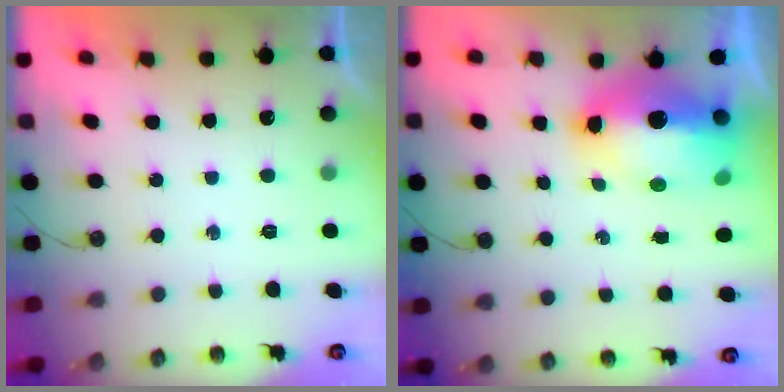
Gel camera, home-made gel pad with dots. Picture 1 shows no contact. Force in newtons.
{"total": 16.7, "press": 16.7, "slide": 1.6}